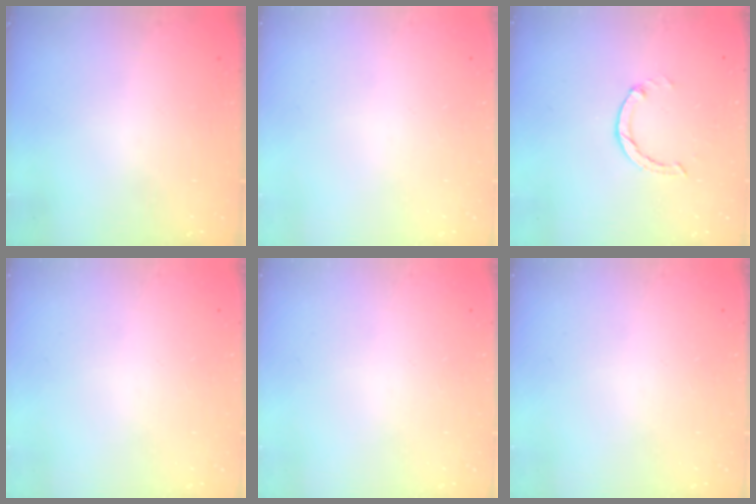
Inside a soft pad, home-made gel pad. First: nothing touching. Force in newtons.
{"total": 0.0}
{"total": 1.0, "press": 0.9, "slide": 0.3}
{"total": 0.0}
{"total": 0.0}
{"total": 0.0}